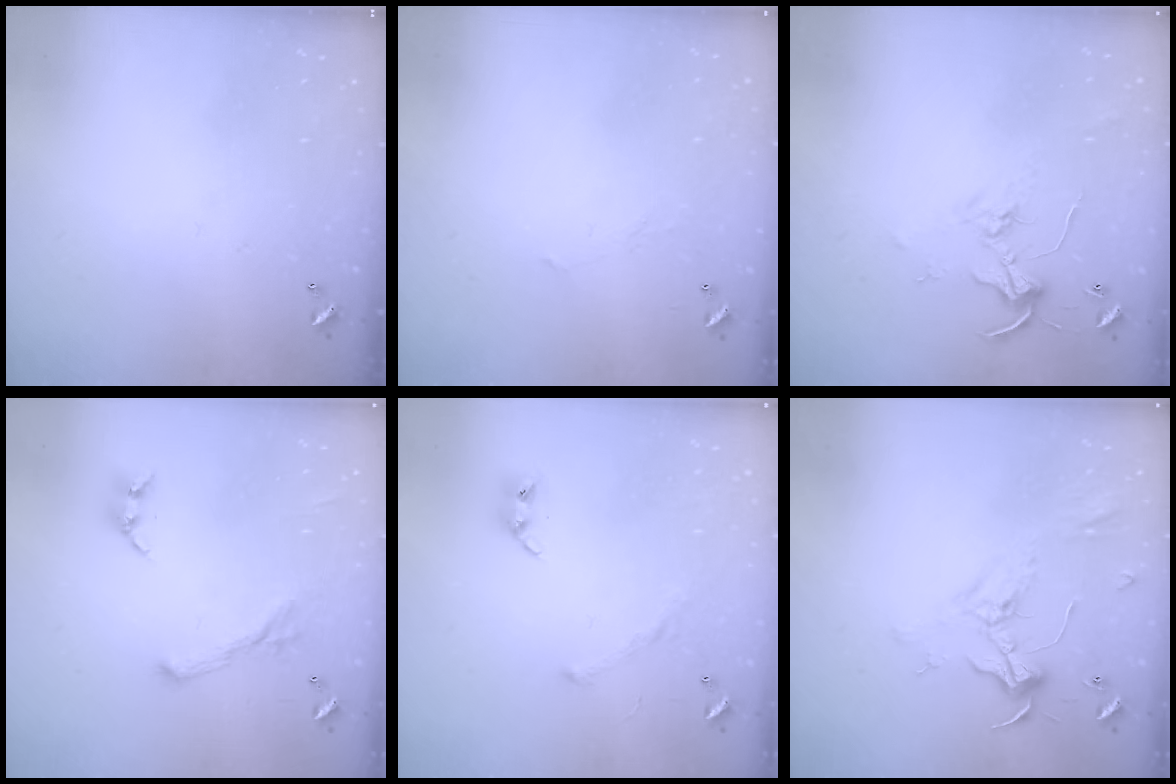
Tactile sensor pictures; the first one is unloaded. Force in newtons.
{"total": 6.0, "press": 6.0, "slide": 0.9}
{"total": 2.5, "press": 2.5, "slide": 0.2}
{"total": 1.1, "press": 0.6, "slide": 0.9}
{"total": 3.6, "press": 3.5, "slide": 0.9}
{"total": 2.3, "press": 2.2, "slide": 0.9}